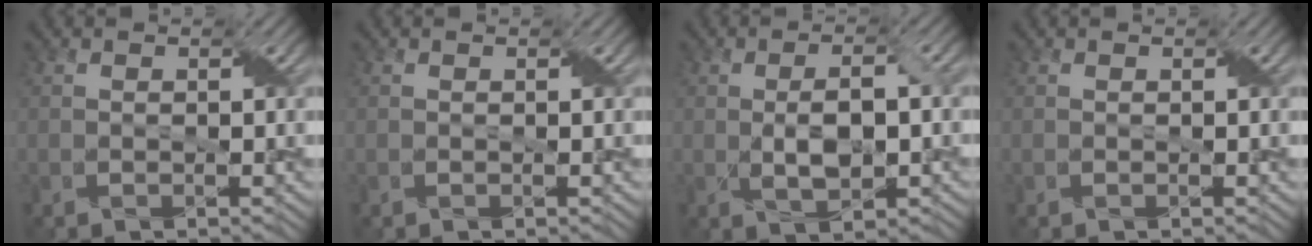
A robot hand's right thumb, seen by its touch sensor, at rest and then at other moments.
{"total": 0.0}
{"total": 5.0, "force": [-0.4, 2.3, 4.4], "torque": [-0.083, -0.001, -0.005]}
{"total": 0.0}